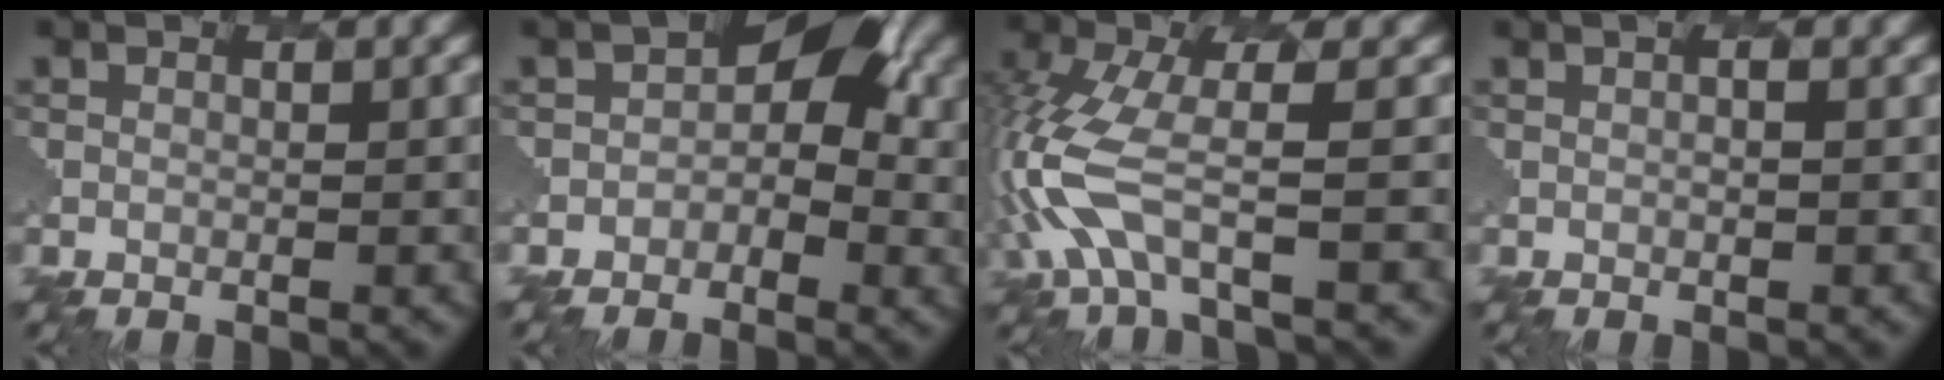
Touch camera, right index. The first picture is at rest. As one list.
[{"total": 1.7, "force": [0.4, 1.7, 0.0], "torque": [-0.015, 0.011, -0.031]}, {"total": 5.6, "force": [-2.3, 2.2, 4.6], "torque": [-0.163, 0.011, -0.070]}, {"total": 1.8, "force": [0.6, 0.9, 1.4], "torque": [-0.010, 0.011, -0.010]}]